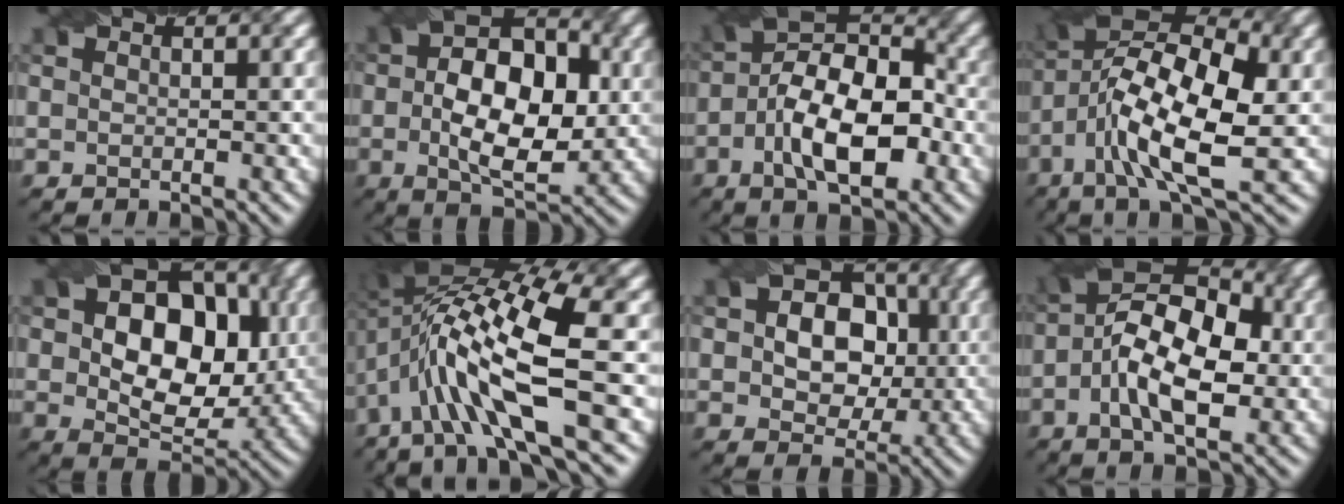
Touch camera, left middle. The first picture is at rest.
{"total": 10.1, "force": [0.2, 5.7, 8.4], "torque": [-0.137, 0.005, -0.002]}
{"total": 10.0, "force": [-2.1, 4.8, 8.5], "torque": [-0.145, 0.013, -0.040]}
{"total": 12.0, "force": [-1.9, 4.6, 10.9], "torque": [-0.205, 0.016, -0.039]}
{"total": 12.0, "force": [1.2, 8.0, 8.8], "torque": [-0.129, 0.002, 0.017]}
{"total": 12.8, "force": [-1.2, 3.8, 12.2], "torque": [-0.237, 0.011, -0.024]}
{"total": 8.0, "force": [0.7, 6.0, 5.3], "torque": [-0.070, 0.008, 0.005]}
{"total": 9.6, "force": [-0.9, 4.8, 8.3], "torque": [-0.140, 0.022, -0.022]}